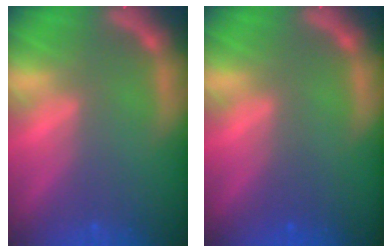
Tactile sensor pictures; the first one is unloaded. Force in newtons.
{"total": 0.9}